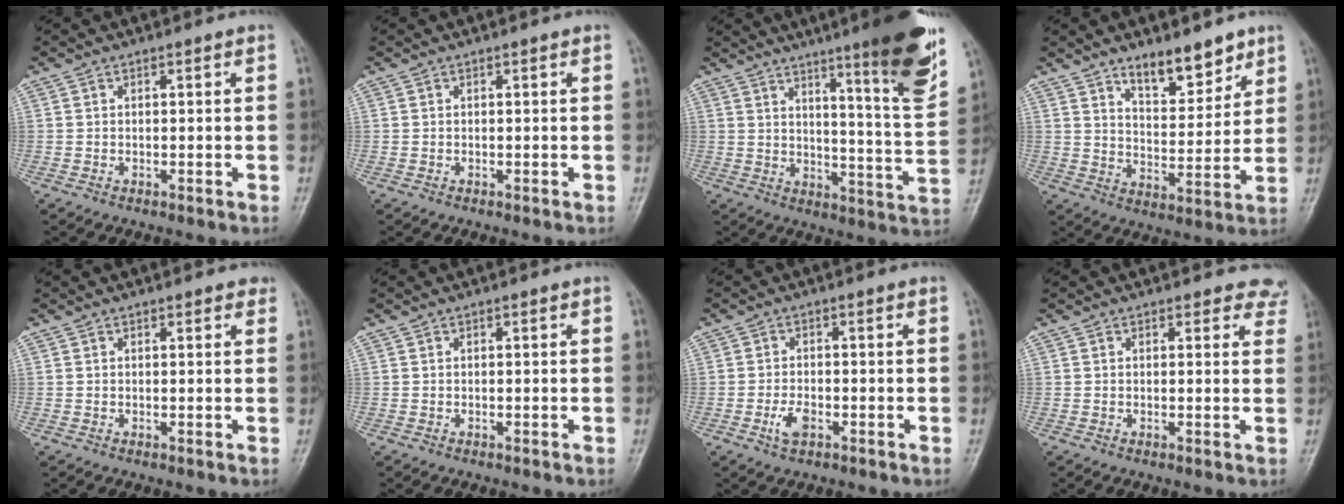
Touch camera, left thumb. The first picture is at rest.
{"total": 0.0}
{"total": 17.9, "force": [10.7, 1.7, 14.2], "torque": [-0.172, -0.062, 0.151]}
{"total": 10.5, "force": [7.4, 4.4, 5.9], "torque": [-0.060, -0.055, 0.124]}
{"total": 1.4, "force": [1.0, 0.7, 0.6], "torque": [0.005, -0.002, 0.007]}
{"total": 0.0}
{"total": 3.3, "force": [-1.4, 1.8, 2.4], "torque": [-0.048, 0.006, -0.026]}
{"total": 4.5, "force": [3.9, 2.1, 0.1], "torque": [0.041, -0.019, 0.018]}